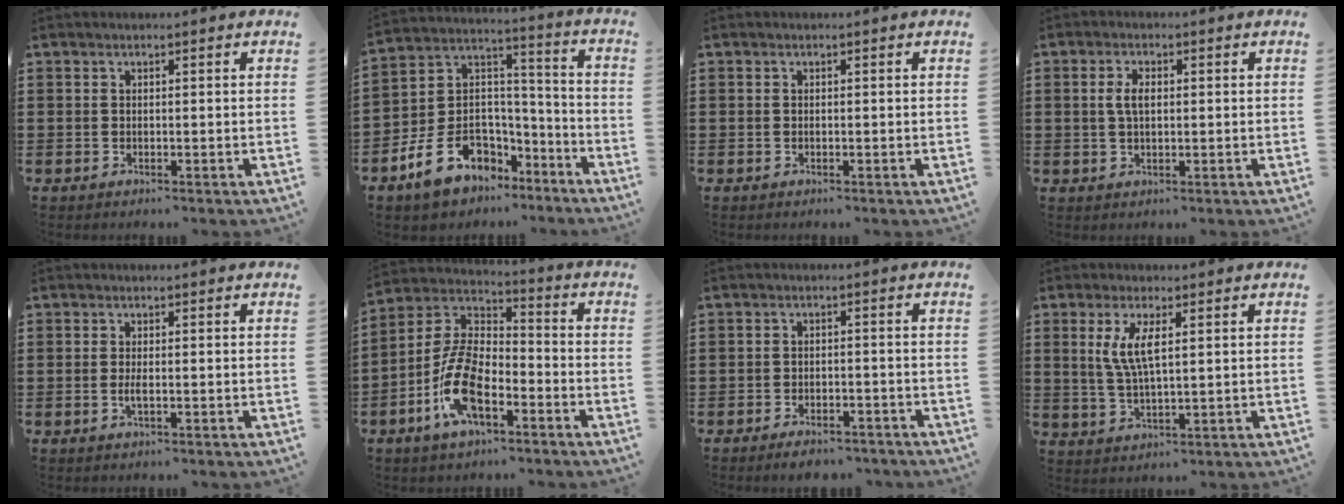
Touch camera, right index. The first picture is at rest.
{"total": 10.8, "force": [-6.8, 7.4, 4.2], "torque": [-0.108, 0.031, -0.123]}
{"total": 0.0}
{"total": 3.1, "force": [0.4, 1.2, 2.8], "torque": [-0.057, 0.007, 0.006]}
{"total": 1.5, "force": [-0.3, 0.2, 1.4], "torque": [-0.033, -0.006, -0.008]}
{"total": 12.2, "force": [-5.3, 5.5, 9.5], "torque": [-0.224, 0.001, -0.106]}
{"total": 2.7, "force": [-2.5, 0.5, 0.6], "torque": [-0.013, 0.004, -0.051]}
{"total": 5.4, "force": [1.7, 1.3, 5.0], "torque": [-0.111, 0.001, 0.026]}